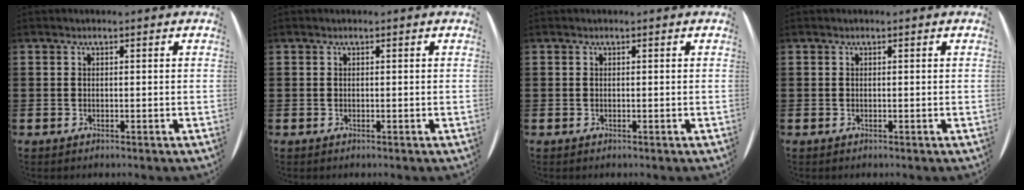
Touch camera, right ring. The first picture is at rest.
{"total": 0.0}
{"total": 0.0}
{"total": 0.0}